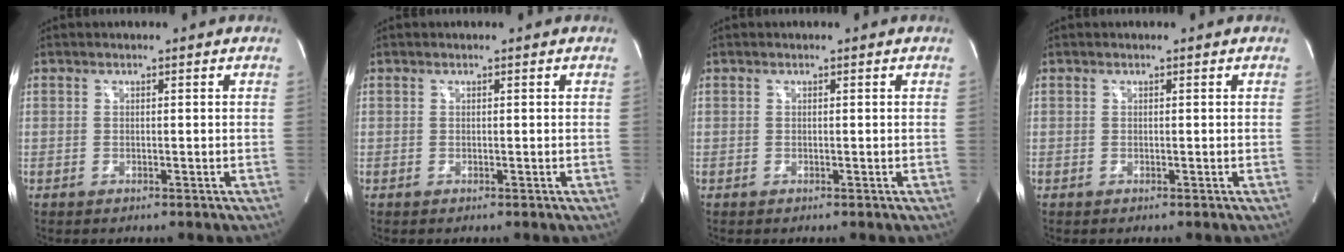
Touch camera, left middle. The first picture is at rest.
{"total": 0.0}
{"total": 0.0}
{"total": 0.0}